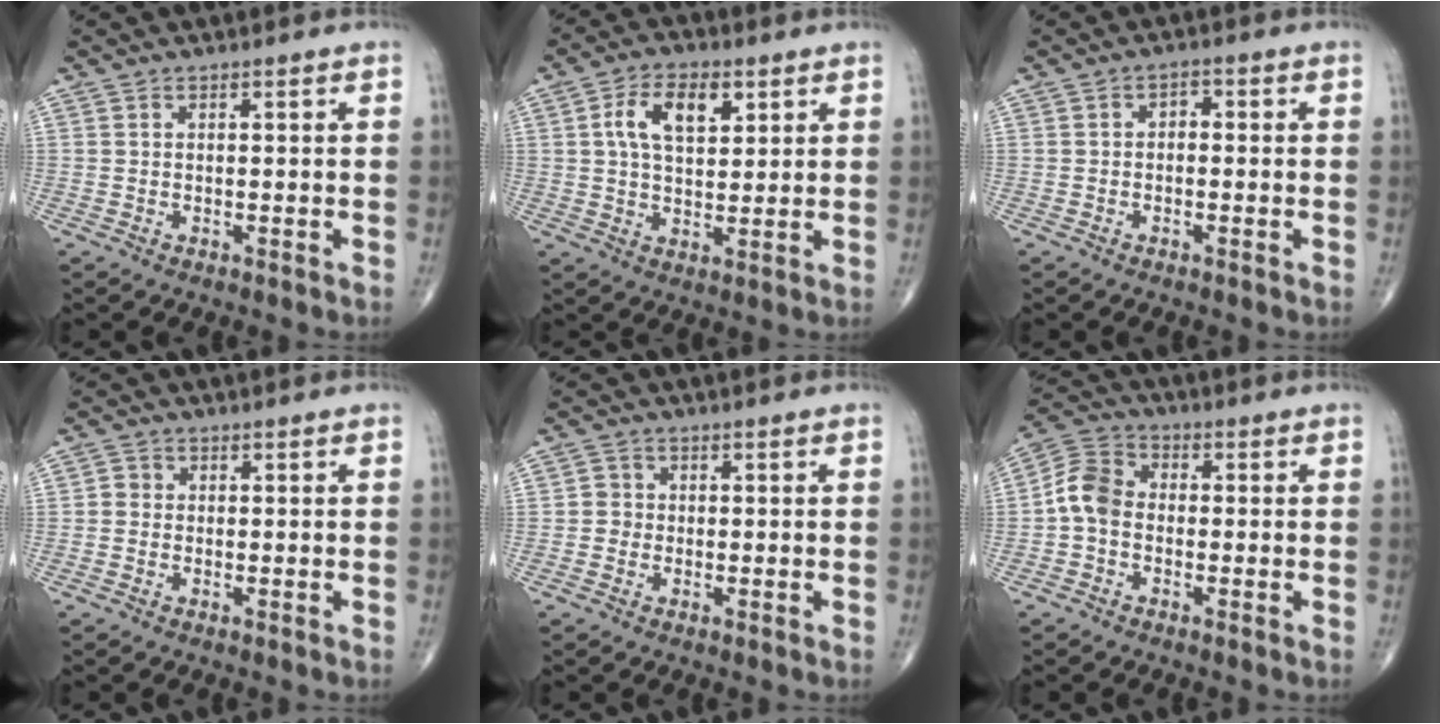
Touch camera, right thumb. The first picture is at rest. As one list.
[{"total": 9.2, "force": [3.1, 5.1, 7.0], "torque": [-0.110, -0.003, 0.053]}, {"total": 1.9, "force": [-0.2, 1.4, 1.3], "torque": [-0.007, 0.010, -0.013]}, {"total": 1.8, "force": [-0.2, 1.6, 0.6], "torque": [0.000, 0.006, -0.008]}, {"total": 2.2, "force": [-0.4, 2.1, 0.5], "torque": [0.006, 0.008, -0.012]}, {"total": 6.9, "force": [-1.1, 5.2, 4.4], "torque": [-0.074, 0.023, -0.039]}]